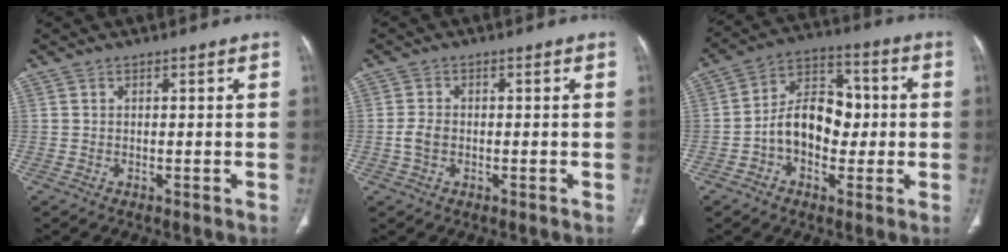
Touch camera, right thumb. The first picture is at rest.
{"total": 2.8, "force": [-0.5, 2.0, 1.9], "torque": [-0.041, 0.008, -0.011]}
{"total": 12.6, "force": [-1.2, 9.0, 8.8], "torque": [-0.107, 0.040, -0.029]}